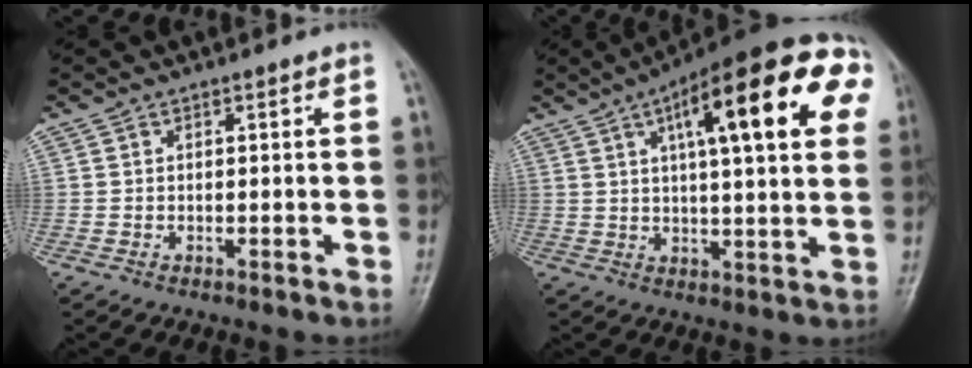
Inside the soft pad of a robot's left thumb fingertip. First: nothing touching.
{"total": 23.8, "force": [8.1, 6.9, 21.3], "torque": [-0.288, 0.022, 0.107]}